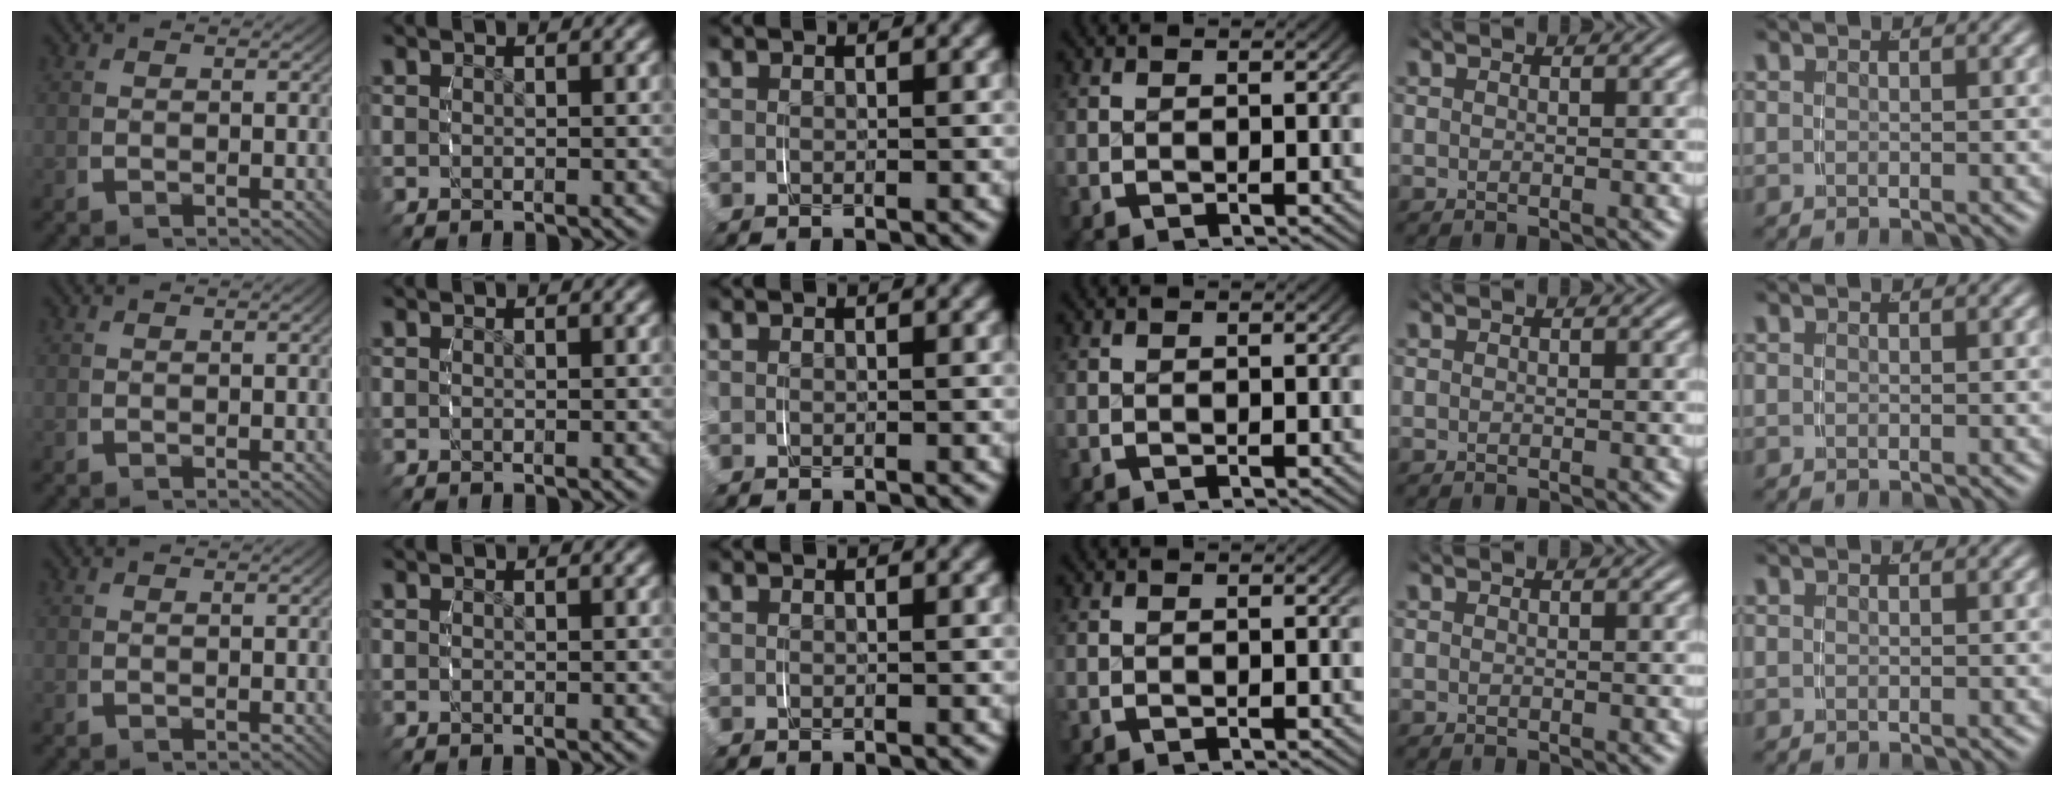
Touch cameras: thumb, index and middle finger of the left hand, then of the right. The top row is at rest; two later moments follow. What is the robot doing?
{"motion": "grasp_and_lifting", "object": "jewelry box"}